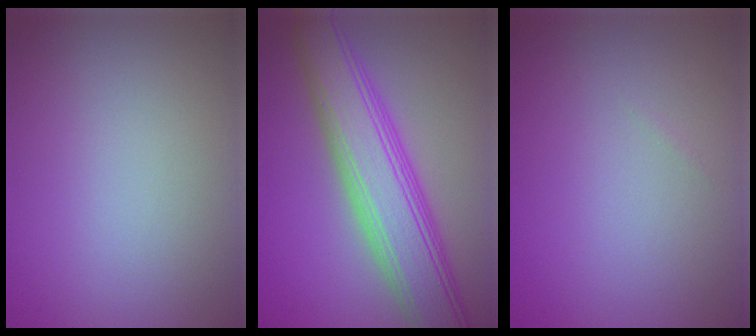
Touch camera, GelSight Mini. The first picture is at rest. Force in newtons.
{"total": 8.4, "press": 8.4, "slide": 0.3}
{"total": 0.0}